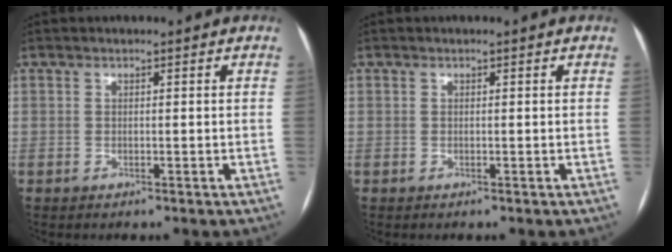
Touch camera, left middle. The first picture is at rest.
{"total": 0.0}